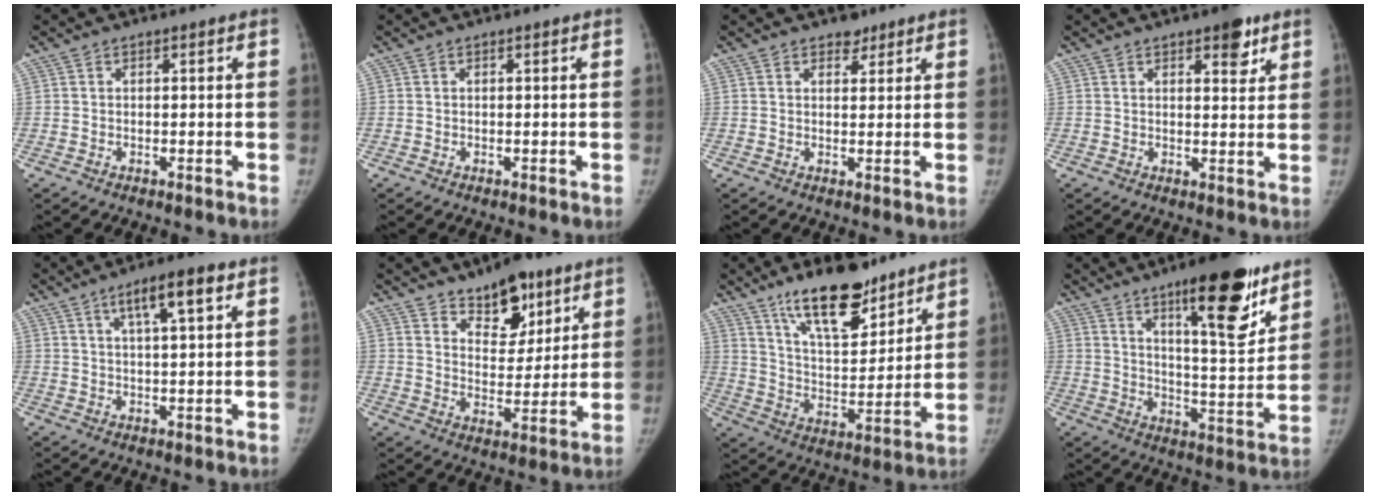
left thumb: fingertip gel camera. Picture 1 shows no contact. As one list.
[{"total": 0.0}, {"total": 2.6, "force": [1.9, 1.6, 0.7], "torque": [0.007, -0.011, 0.026]}, {"total": 5.5, "force": [3.3, 2.3, 3.7], "torque": [-0.029, -0.016, 0.040]}, {"total": 7.7, "force": [3.8, 1.6, 6.5], "torque": [-0.106, -0.005, 0.063]}, {"total": 12.0, "force": [8.1, 6.2, 6.3], "torque": [-0.056, -0.054, 0.131]}, {"total": 17.6, "force": [12.6, 6.5, 10.4], "torque": [-0.129, -0.080, 0.218]}, {"total": 19.2, "force": [11.8, 5.2, 14.2], "torque": [-0.168, -0.072, 0.179]}]